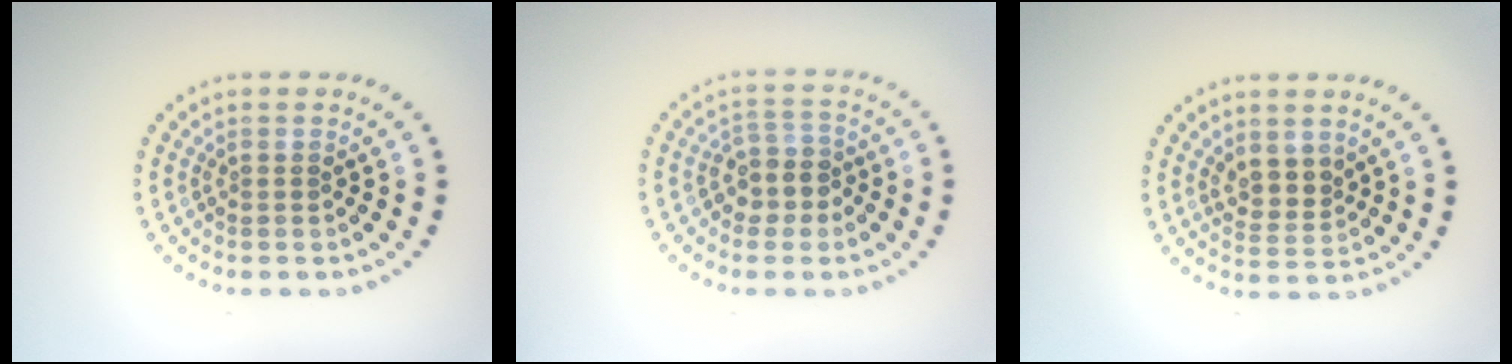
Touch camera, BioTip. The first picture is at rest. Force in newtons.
{"total": 2.9, "press": 2.6, "slide": 1.2}
{"total": 2.5, "press": 2.2, "slide": 1.2}